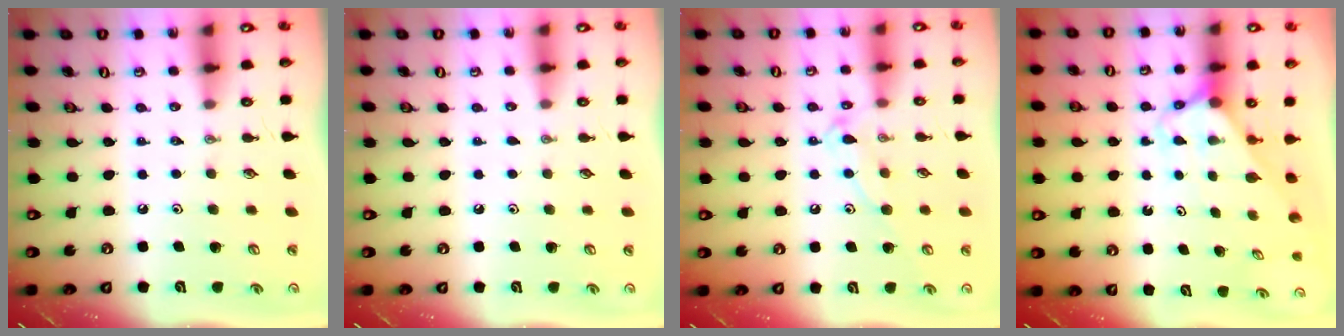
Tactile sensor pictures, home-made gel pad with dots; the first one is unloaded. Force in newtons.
{"total": 2.3, "press": 2.3, "slide": 0.2}
{"total": 11.0, "press": 11.0, "slide": 0.5}
{"total": 2.8, "press": 2.8, "slide": 0.2}